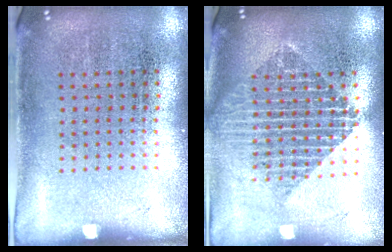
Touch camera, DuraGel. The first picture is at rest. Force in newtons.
{"total": 2.1, "press": 1.7, "slide": 1.2}